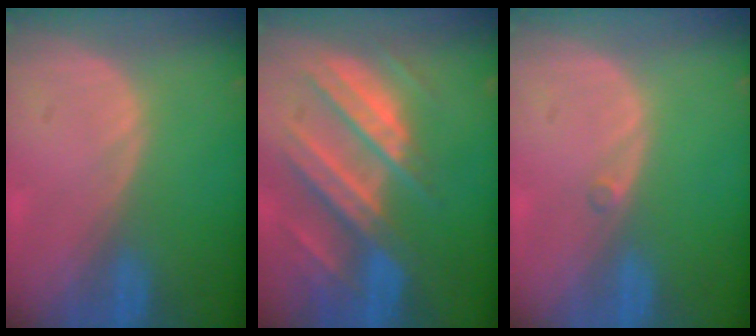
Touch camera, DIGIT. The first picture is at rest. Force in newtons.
{"total": 10.5, "press": 9.2, "slide": 4.9}
{"total": 0.5, "press": 0.5, "slide": 0.2}